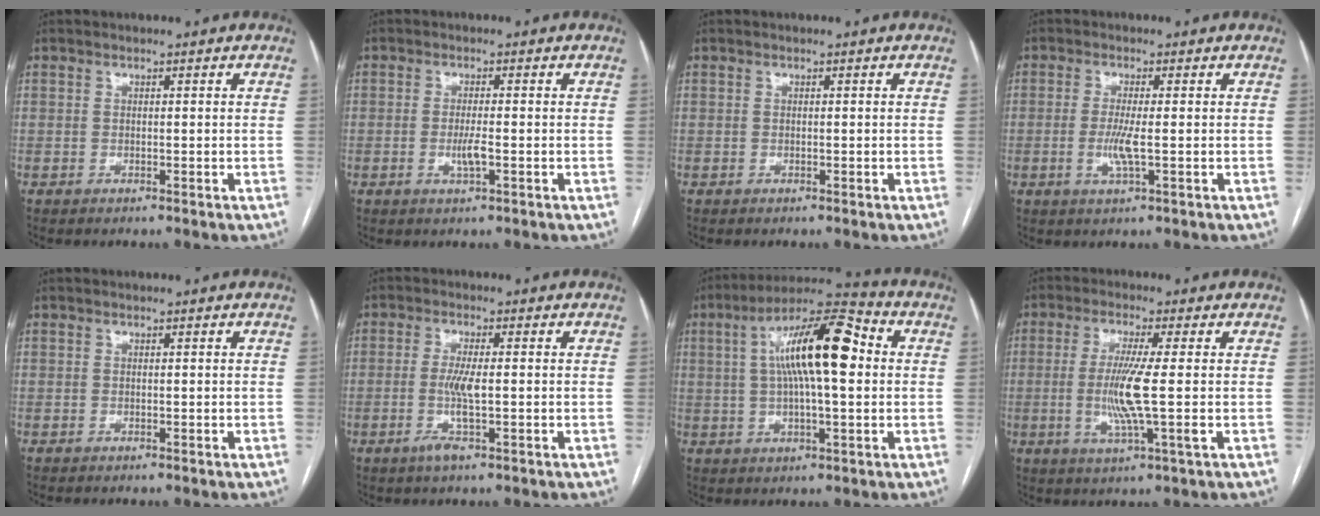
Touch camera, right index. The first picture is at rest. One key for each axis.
{"total": 2.5, "fx": -0.7, "fy": 0.3, "fz": 2.4, "tx": -0.050, "ty": -0.003, "tz": -0.012}
{"total": 0.0}
{"total": 3.8, "fx": -0.6, "fy": 0.1, "fz": 3.7, "tx": -0.083, "ty": -0.009, "tz": -0.012}
{"total": 0.0}
{"total": 4.6, "fx": -1.1, "fy": 0.3, "fz": 4.4, "tx": -0.097, "ty": -0.009, "tz": -0.021}
{"total": 14.9, "fx": 2.5, "fy": 3.1, "fz": 14.3, "tx": -0.251, "ty": 0.035, "tz": 0.035}
{"total": 8.2, "fx": -0.5, "fy": -0.6, "fz": 8.2, "tx": -0.169, "ty": -0.015, "tz": -0.012}